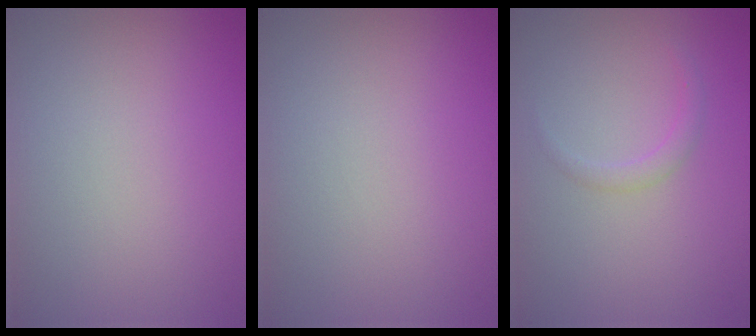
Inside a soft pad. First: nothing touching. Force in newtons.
{"total": 0.0}
{"total": 1.1, "press": 1.1, "slide": 0.1}